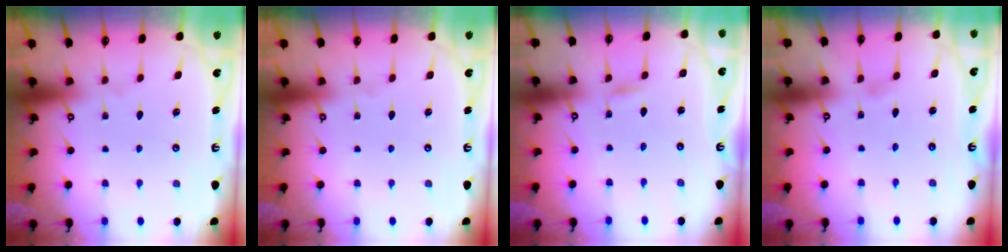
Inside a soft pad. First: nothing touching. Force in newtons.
{"total": 0.0}
{"total": 1.8, "press": 1.8, "slide": 0.2}
{"total": 1.8, "press": 1.7, "slide": 0.2}